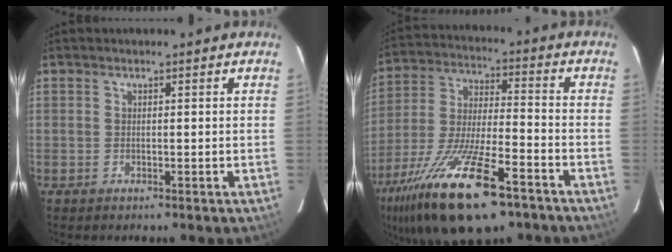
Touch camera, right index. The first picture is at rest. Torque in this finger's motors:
{"motor_torque": [1.26, -0.88, 1.05, 0.21]}